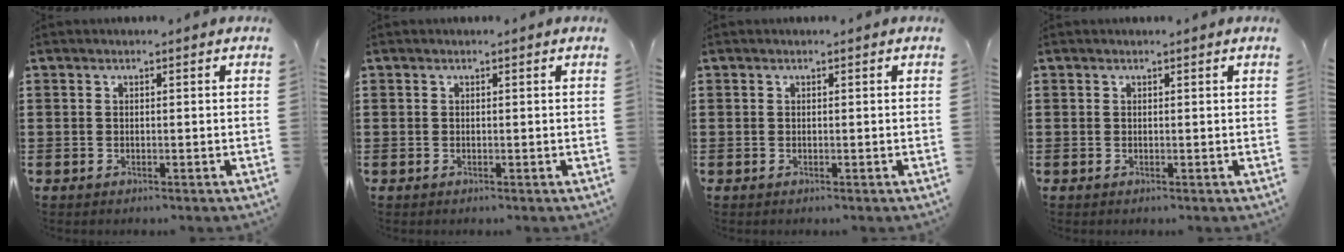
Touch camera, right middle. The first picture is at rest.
{"total": 0.0}
{"total": 0.0}
{"total": 0.0}